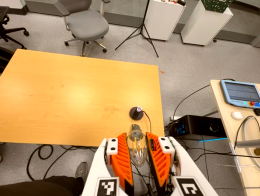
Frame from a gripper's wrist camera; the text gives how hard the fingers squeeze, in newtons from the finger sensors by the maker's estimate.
{"total": 12.5, "left": 13.1, "right": 11.9}